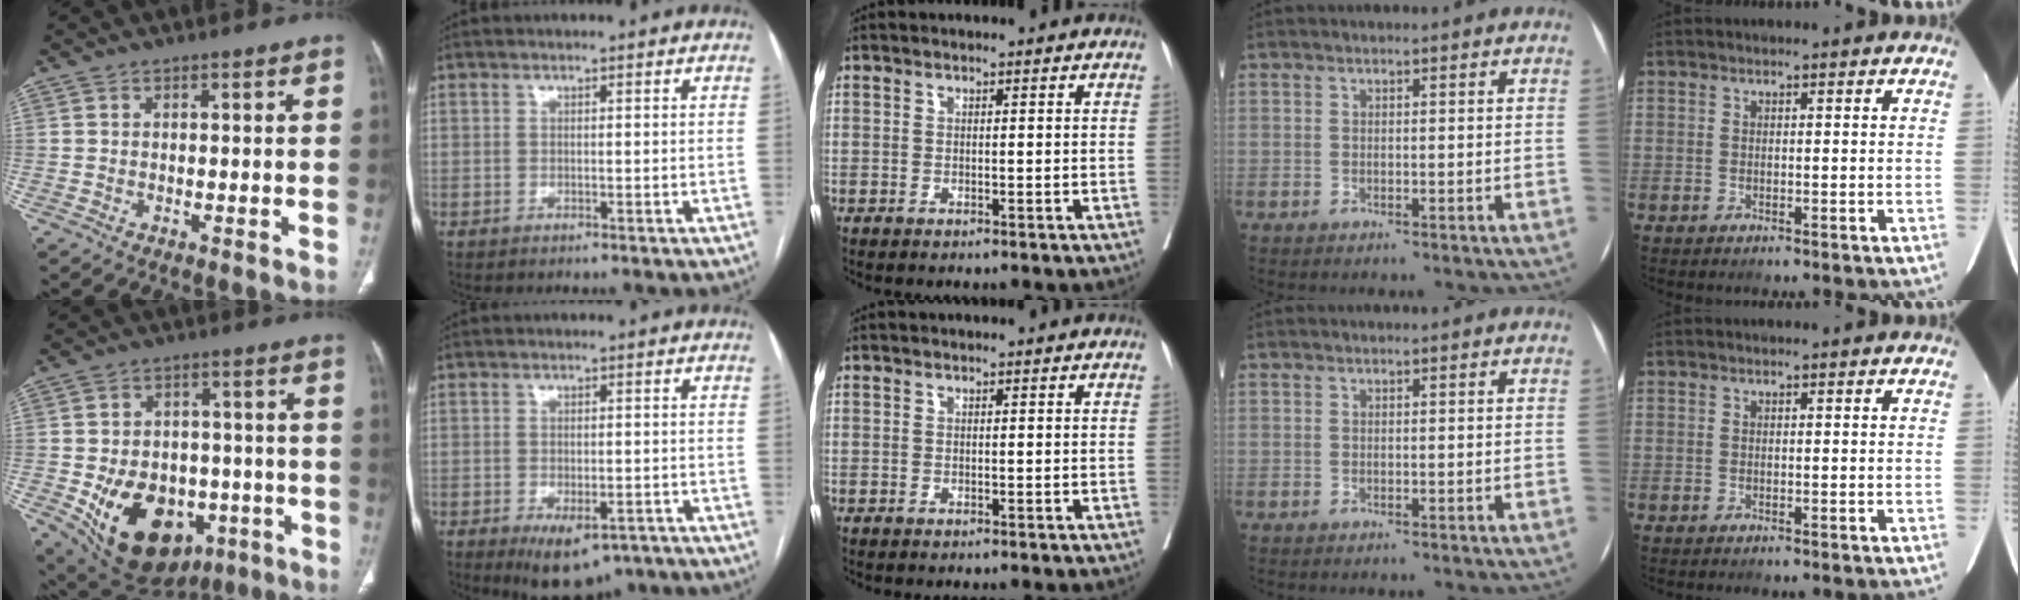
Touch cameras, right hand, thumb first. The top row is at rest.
{"thumb": {"total": 20.0, "force": [-6.6, 14.1, 12.6], "torque": [-0.180, 0.017, -0.075]}, "index": {"total": 8.4, "force": [-5.5, 4.0, 4.9], "torque": [-0.065, -0.003, -0.076]}}